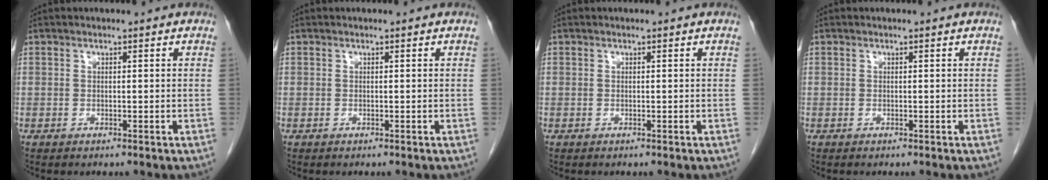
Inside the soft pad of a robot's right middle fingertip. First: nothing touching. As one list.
[{"total": 0.0}, {"total": 0.0}, {"total": 0.0}]